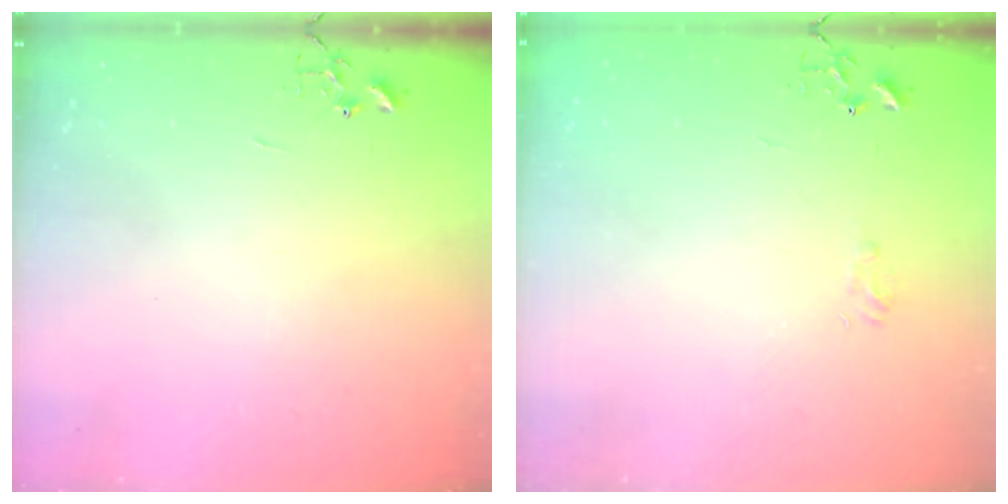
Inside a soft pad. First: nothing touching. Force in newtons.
{"total": 5.6, "press": 5.6, "slide": 0.7}